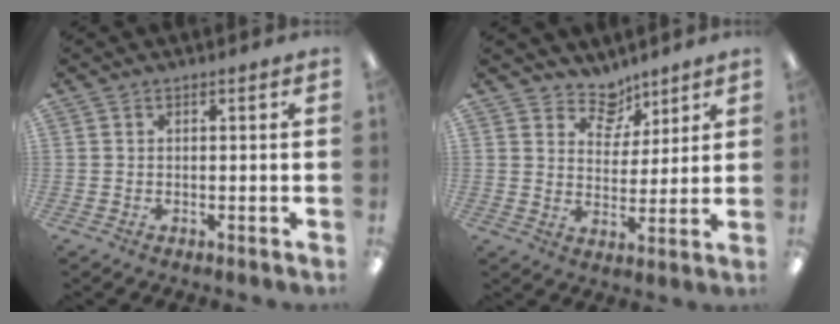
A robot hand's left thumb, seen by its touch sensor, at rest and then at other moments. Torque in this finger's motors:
{"motor_torque": [0.27, 0.22, -0.22, -0.26, -0.06]}